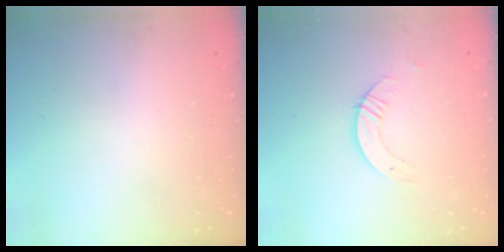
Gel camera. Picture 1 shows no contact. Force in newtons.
{"total": 3.8, "press": 3.8, "slide": 0.1}